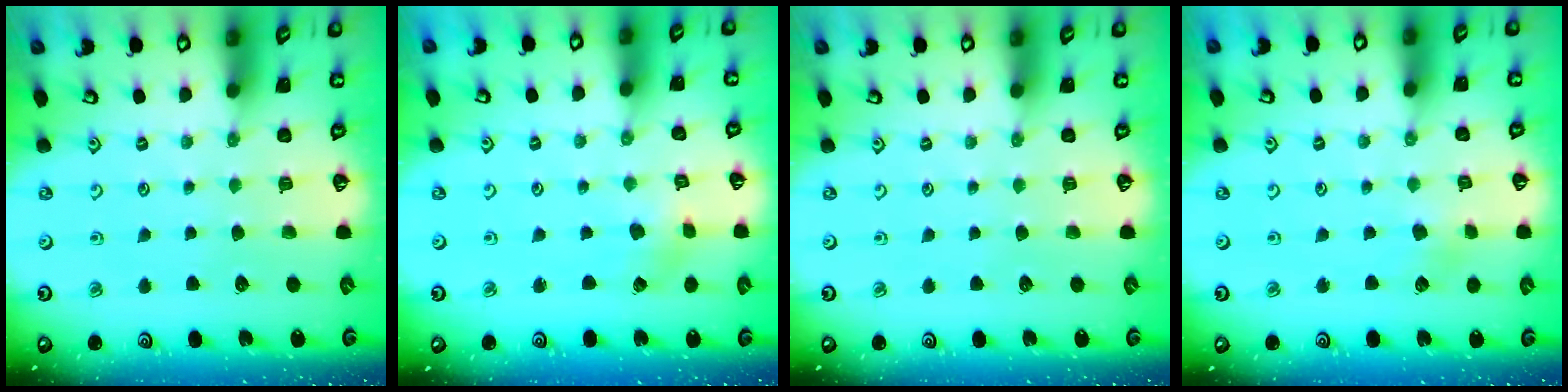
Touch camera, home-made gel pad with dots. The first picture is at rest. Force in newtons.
{"total": 0.9, "press": 0.9, "slide": 0.2}
{"total": 0.0}
{"total": 2.4, "press": 2.3, "slide": 0.4}